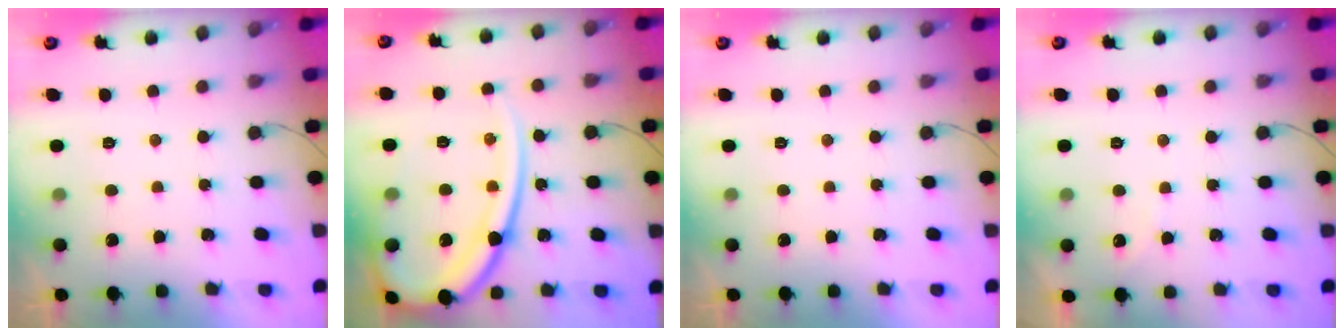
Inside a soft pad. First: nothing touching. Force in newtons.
{"total": 20.1, "press": 20.0, "slide": 2.1}
{"total": 0.0}
{"total": 2.8, "press": 2.8, "slide": 0.5}